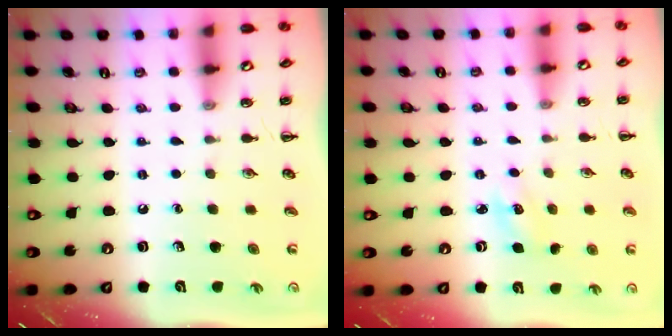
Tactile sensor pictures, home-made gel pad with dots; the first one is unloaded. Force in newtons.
{"total": 3.5, "press": 3.4, "slide": 1.0}